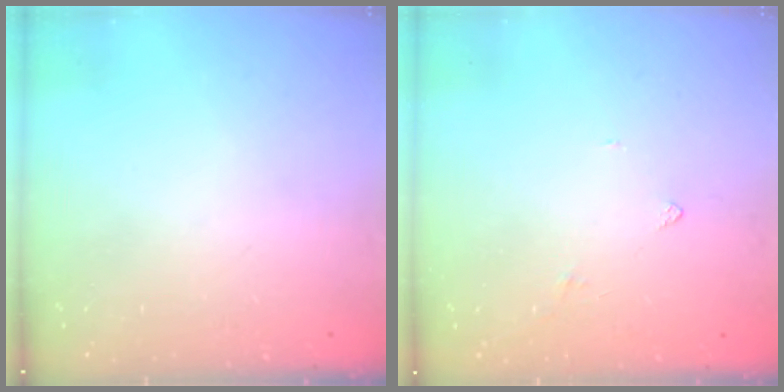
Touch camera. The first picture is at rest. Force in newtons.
{"total": 2.6, "press": 2.6, "slide": 0.5}